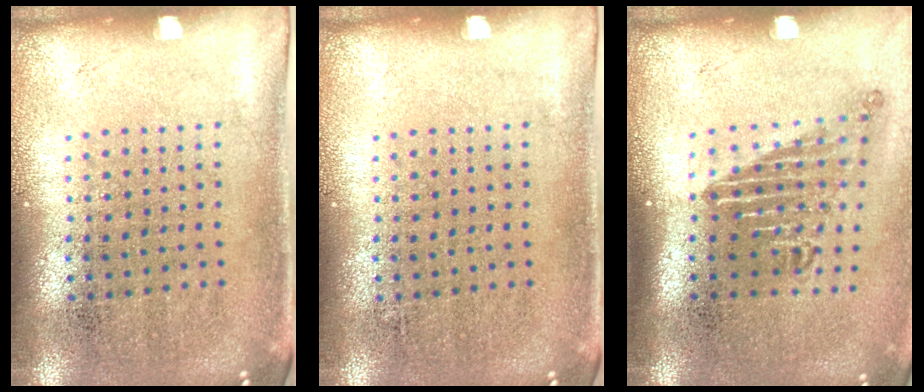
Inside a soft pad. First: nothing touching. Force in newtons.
{"total": 0.0}
{"total": 1.7, "press": 1.2, "slide": 1.3}